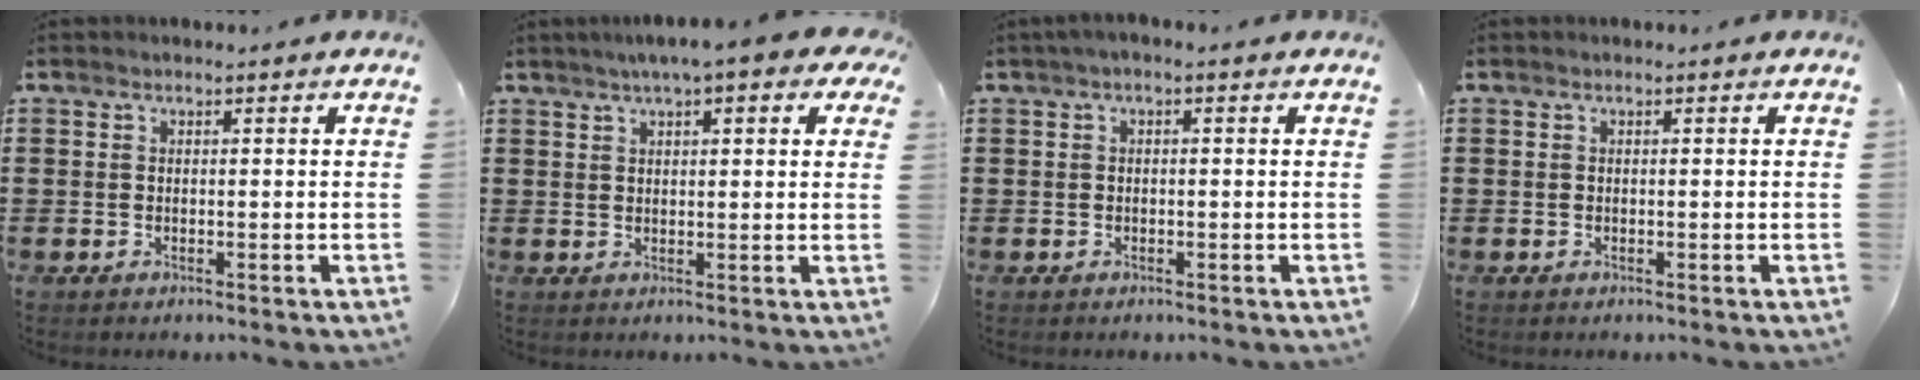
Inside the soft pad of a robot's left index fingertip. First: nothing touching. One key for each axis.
{"total": 4.1, "fx": 2.6, "fy": 0.8, "fz": 3.1, "tx": -0.067, "ty": 0.004, "tz": 0.045}
{"total": 0.9, "fx": -0.5, "fy": 0.2, "fz": 0.7, "tx": -0.012, "ty": -0.002, "tz": -0.009}
{"total": 0.0}